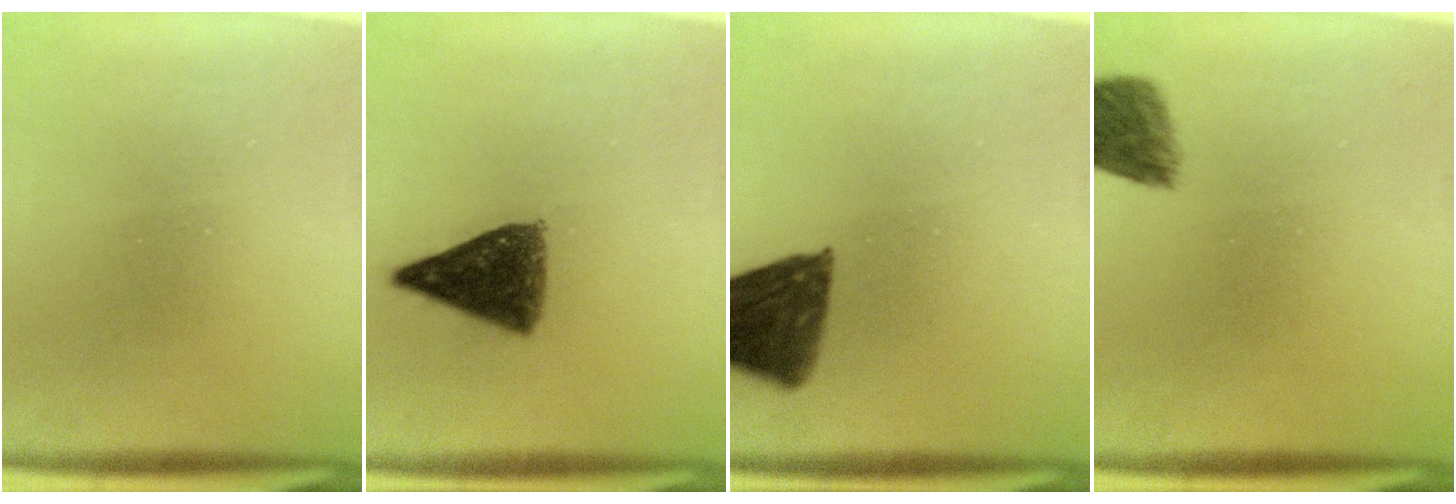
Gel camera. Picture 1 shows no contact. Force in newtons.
{"total": 7.0}
{"total": 10.7}
{"total": 5.2}